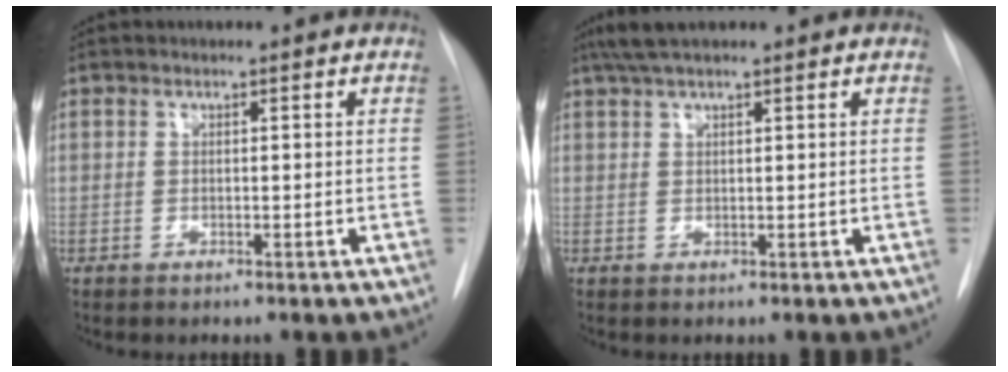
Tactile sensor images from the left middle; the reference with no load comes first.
{"total": 4.6, "force": [3.6, 0.5, 2.8], "torque": [-0.055, 0.028, 0.067]}